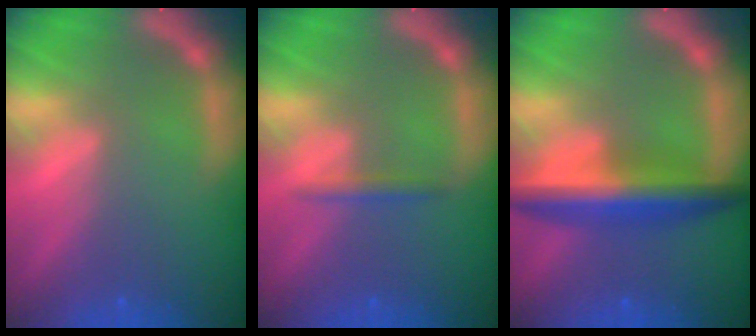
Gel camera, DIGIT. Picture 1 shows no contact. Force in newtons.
{"total": 1.4}
{"total": 6.6}